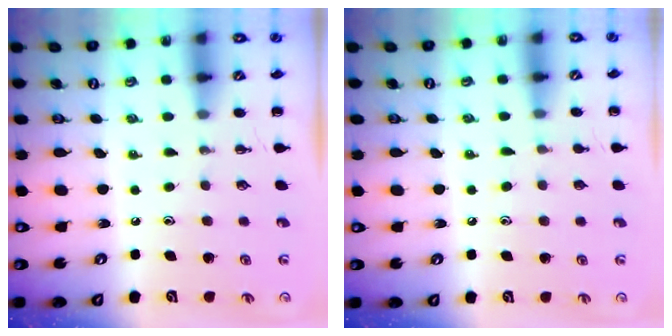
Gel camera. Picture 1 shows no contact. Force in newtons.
{"total": 3.6, "press": 3.4, "slide": 1.3}